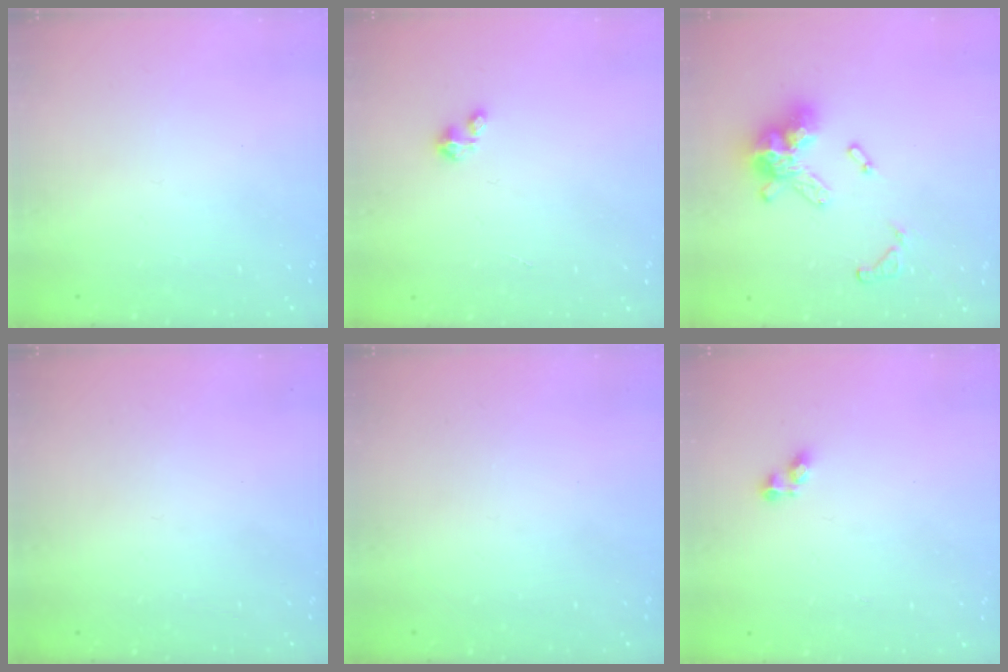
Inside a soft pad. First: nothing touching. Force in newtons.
{"total": 1.2, "press": 1.2, "slide": 0.2}
{"total": 13.8, "press": 13.8, "slide": 1.0}
{"total": 0.0}
{"total": 0.0}
{"total": 2.8, "press": 2.8, "slide": 0.3}